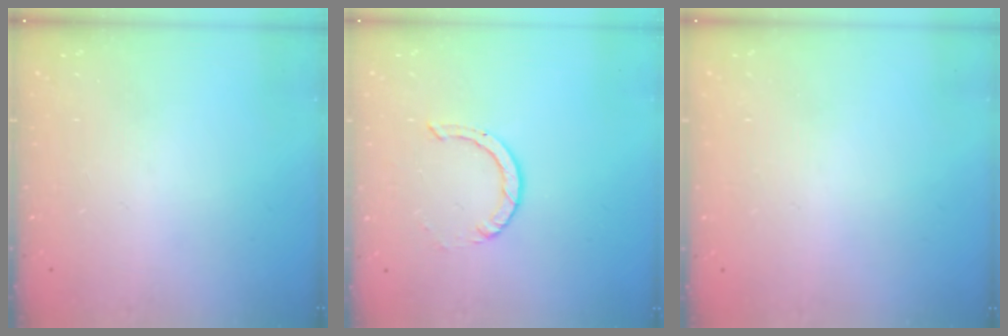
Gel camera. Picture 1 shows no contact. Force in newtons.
{"total": 2.2, "press": 2.2, "slide": 0.2}
{"total": 2.4, "press": 2.4, "slide": 0.2}